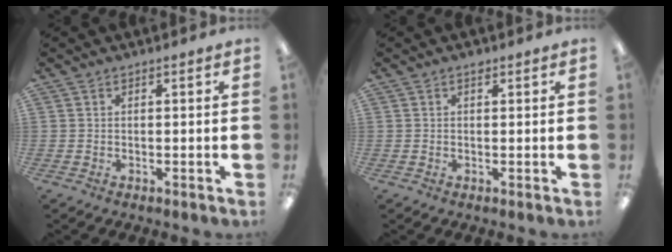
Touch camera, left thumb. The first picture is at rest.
{"total": 1.0, "force": [0.5, 0.5, 0.6], "torque": [-0.006, -0.001, 0.007]}